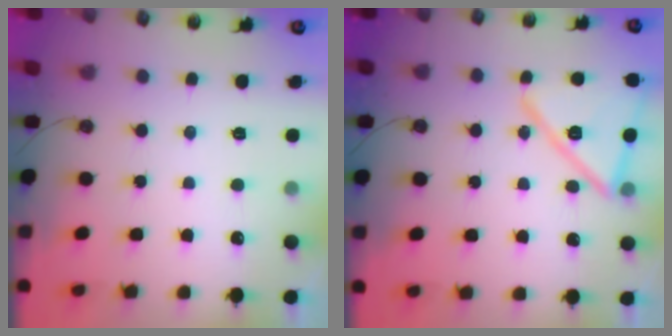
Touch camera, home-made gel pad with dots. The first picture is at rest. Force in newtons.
{"total": 16.9, "press": 16.9, "slide": 0.6}